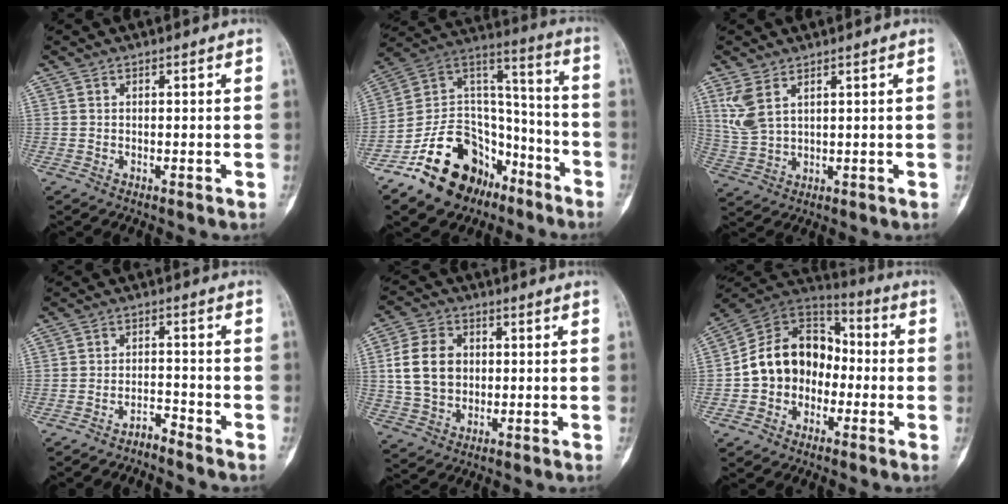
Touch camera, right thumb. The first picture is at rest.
{"total": 22.7, "force": [-13.8, 14.5, 10.7], "torque": [-0.147, 0.111, -0.231]}
{"total": 6.1, "force": [3.1, 3.3, 4.2], "torque": [-0.089, -0.005, 0.076]}
{"total": 2.7, "force": [-2.7, -0.1, 0.3], "torque": [-0.003, 0.027, -0.050]}
{"total": 10.8, "force": [1.2, 8.4, 6.7], "torque": [-0.105, 0.008, 0.023]}
{"total": 15.0, "force": [-2.2, 12.0, 8.7], "torque": [-0.113, 0.052, -0.051]}